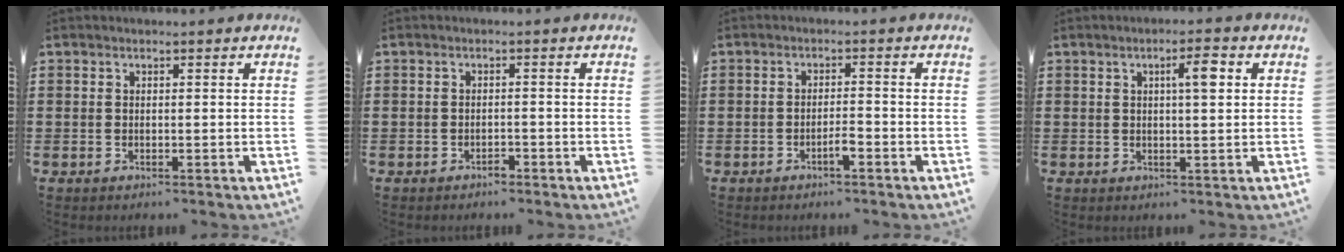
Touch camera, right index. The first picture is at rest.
{"total": 1.2, "force": [-1.1, 0.4, 0.3], "torque": [-0.011, -0.001, -0.023]}
{"total": 2.3, "force": [-1.5, 0.4, 1.8], "torque": [-0.033, 0.001, -0.026]}
{"total": 3.9, "force": [1.2, 0.8, 3.6], "torque": [-0.057, 0.005, 0.012]}